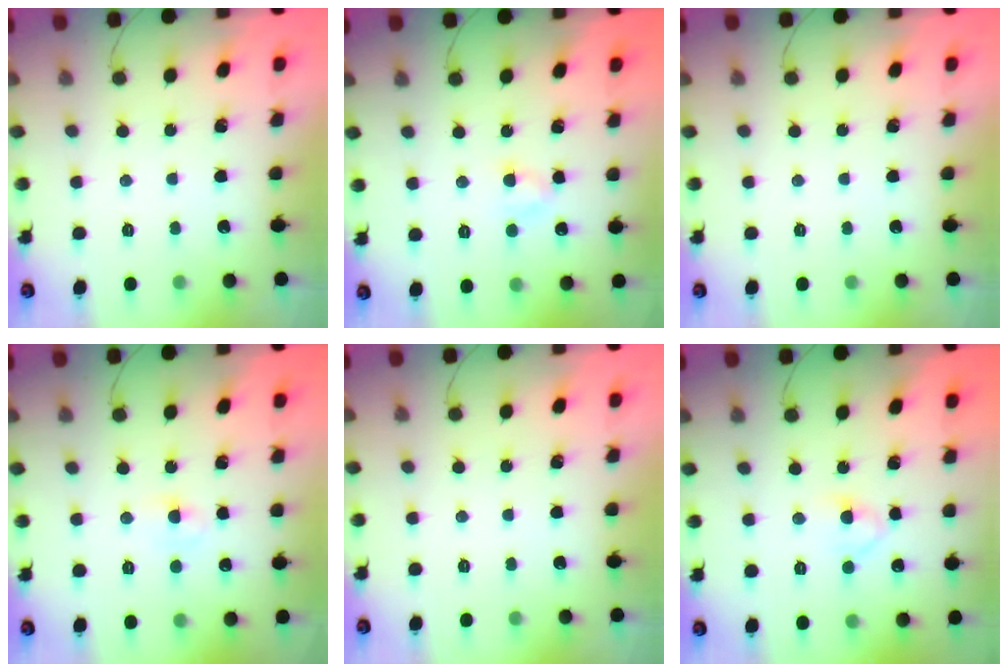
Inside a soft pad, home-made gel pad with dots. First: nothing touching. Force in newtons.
{"total": 3.7, "press": 3.4, "slide": 1.4}
{"total": 0.0}
{"total": 2.1, "press": 1.9, "slide": 0.9}
{"total": 0.0}
{"total": 2.9, "press": 2.6, "slide": 1.3}